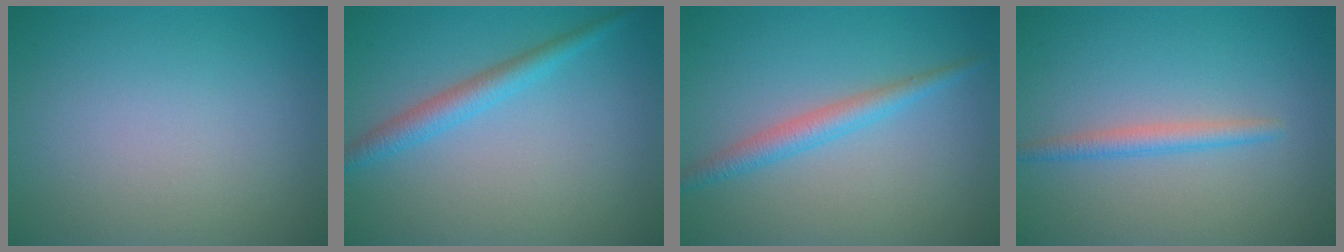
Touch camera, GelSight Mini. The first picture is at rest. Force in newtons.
{"total": 2.6, "press": 2.6, "slide": 0.0}
{"total": 2.5, "press": 2.5, "slide": 0.0}
{"total": 1.9, "press": 1.9, "slide": 0.1}